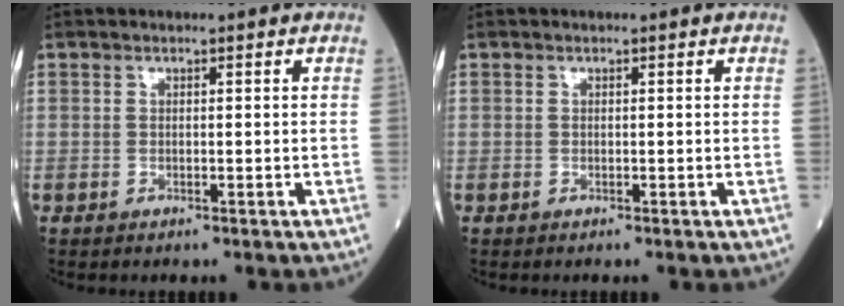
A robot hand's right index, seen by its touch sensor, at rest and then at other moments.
{"total": 0.0}